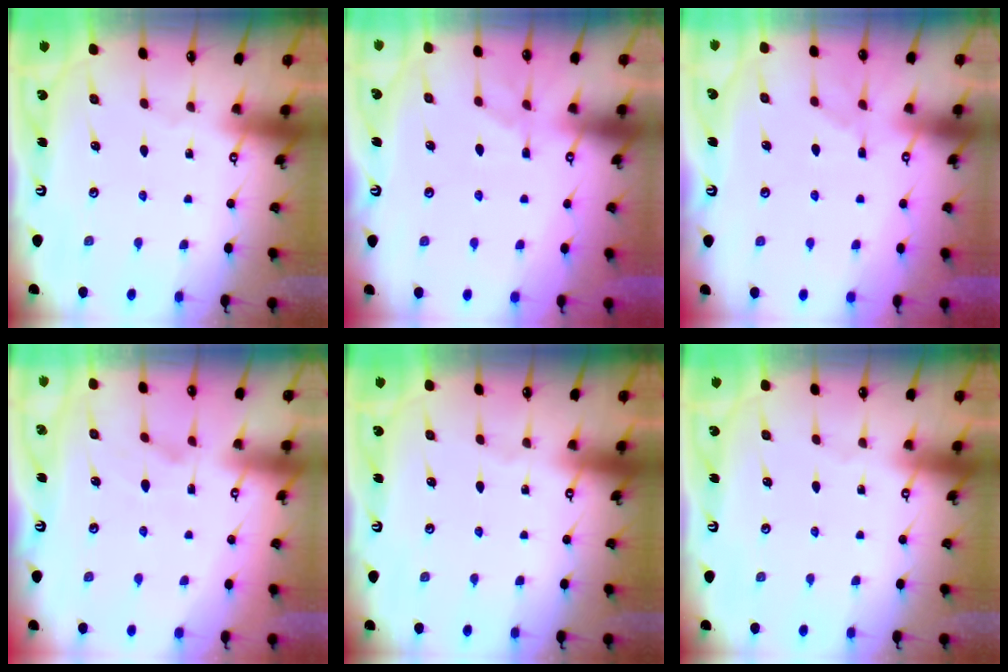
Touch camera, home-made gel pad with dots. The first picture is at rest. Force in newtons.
{"total": 1.2, "press": 0.1, "slide": 1.2}
{"total": 1.6, "press": 1.2, "slide": 1.2}
{"total": 2.8, "press": 2.5, "slide": 1.2}
{"total": 0.0}
{"total": 0.0}